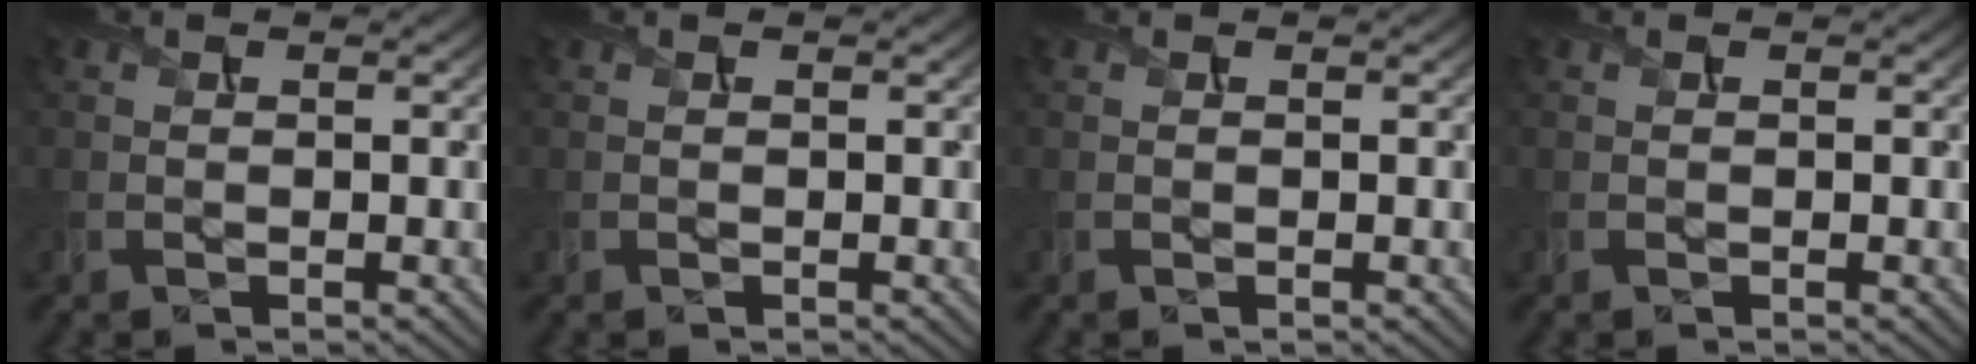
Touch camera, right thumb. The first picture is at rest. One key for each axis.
{"total": 0.0}
{"total": 0.0}
{"total": 0.0}